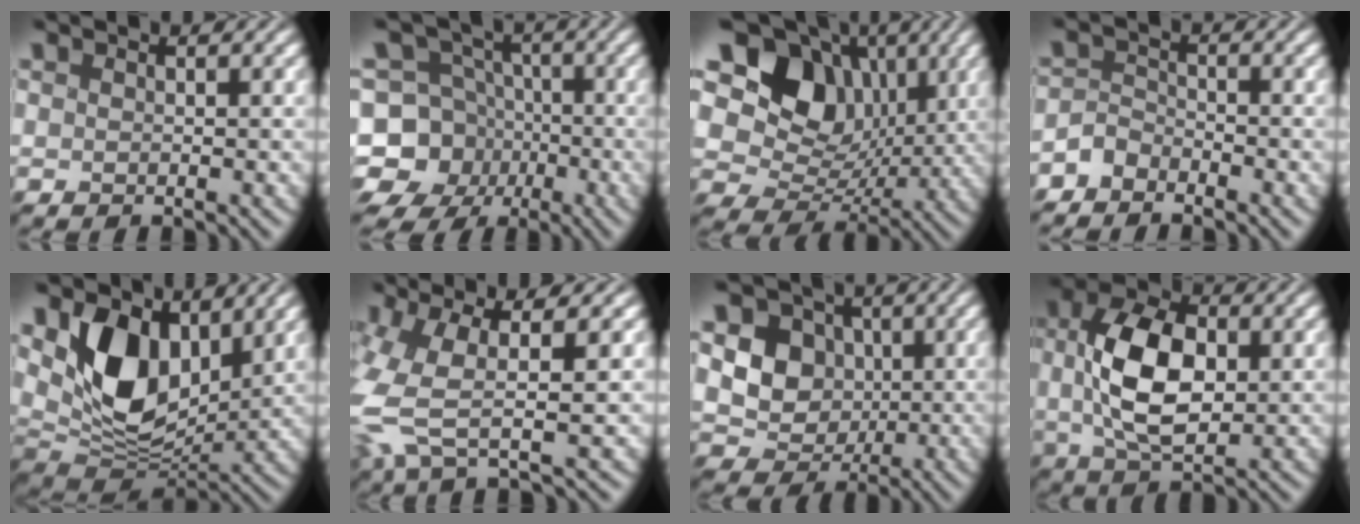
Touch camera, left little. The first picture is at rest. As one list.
[{"total": 11.4, "force": [-4.9, 9.6, 3.7], "torque": [-0.073, -0.007, -0.109]}, {"total": 15.1, "force": [4.1, 12.1, 8.1], "torque": [-0.165, 0.043, 0.059]}, {"total": 2.2, "force": [-2.0, 0.8, 0.2], "torque": [0.004, 0.011, -0.048]}, {"total": 9.2, "force": [2.9, 6.0, 6.4], "torque": [-0.126, -0.021, 0.047]}, {"total": 6.9, "force": [-0.2, 2.5, 6.4], "torque": [-0.165, -0.001, -0.011]}, {"total": 7.7, "force": [0.9, 6.9, 3.3], "torque": [-0.049, 0.015, -0.003]}, {"total": 8.9, "force": [0.4, 5.1, 7.3], "torque": [-0.148, 0.004, 0.000]}]